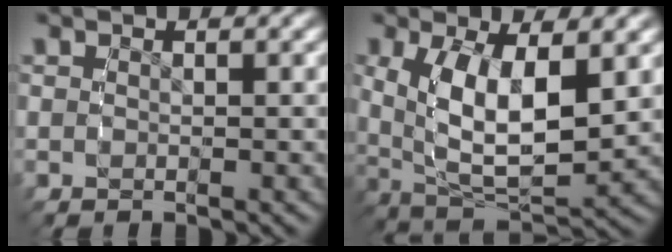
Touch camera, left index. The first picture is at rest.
{"total": 9.3, "force": [0.1, 5.7, 7.3], "torque": [-0.141, -0.032, 0.021]}